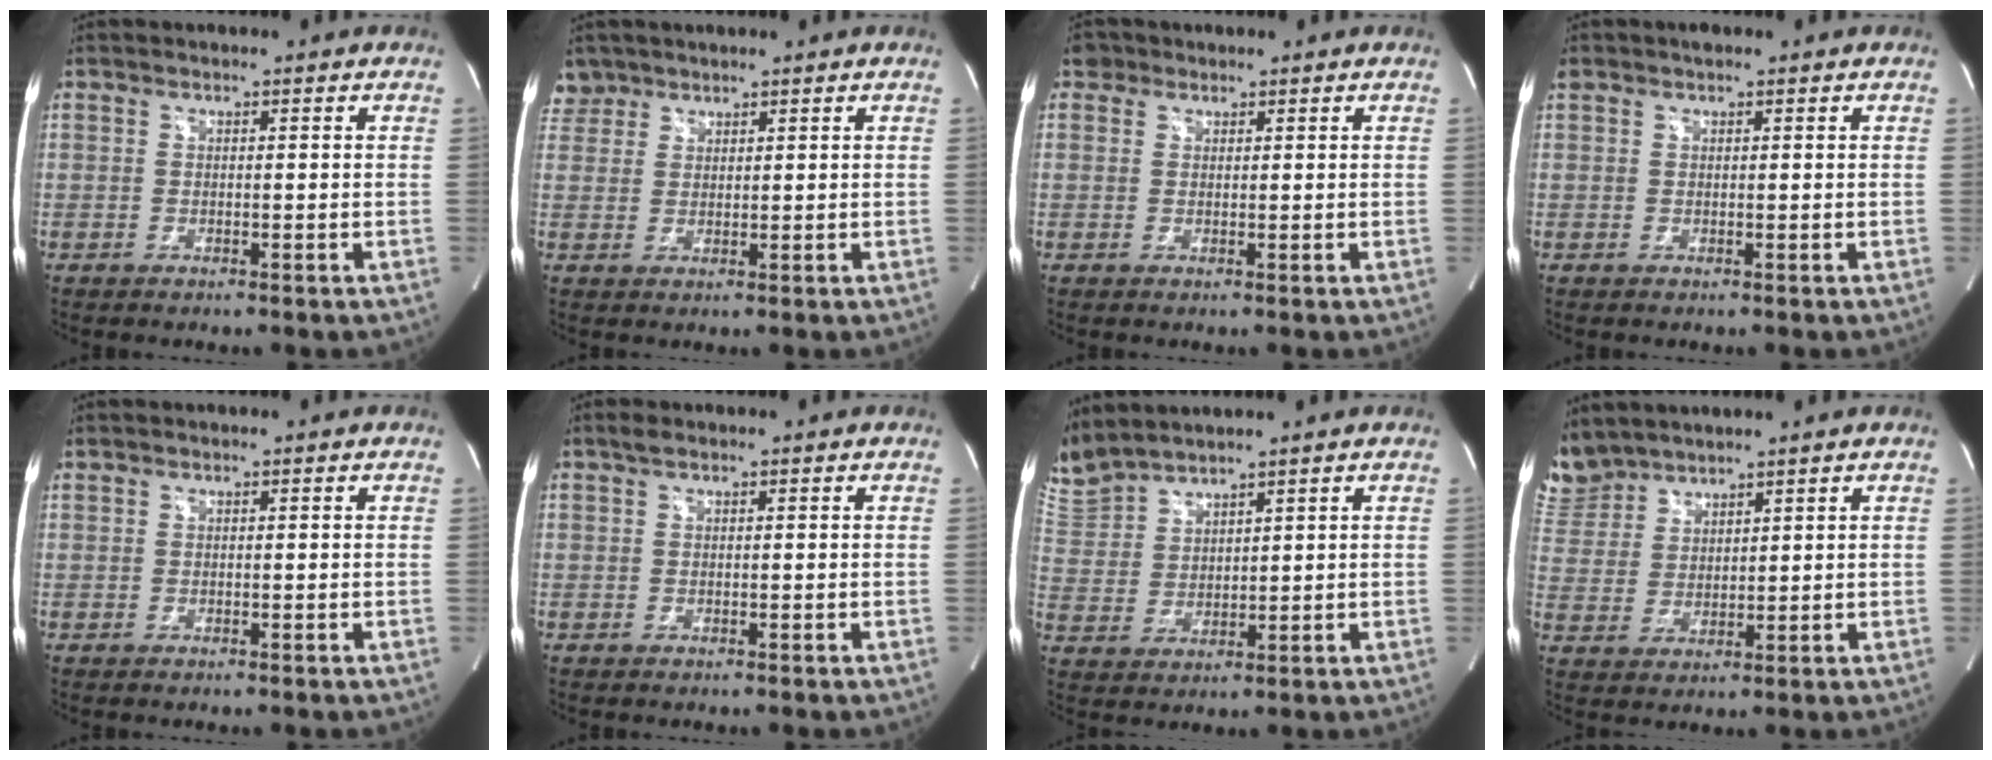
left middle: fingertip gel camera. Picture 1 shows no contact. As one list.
[{"total": 3.2, "force": [2.7, 1.8, -0.4], "torque": [0.011, 0.009, 0.052]}, {"total": 1.9, "force": [1.1, 1.5, 0.1], "torque": [0.004, 0.010, 0.014]}, {"total": 1.3, "force": [1.0, 0.6, 0.7], "torque": [-0.021, 0.021, 0.020]}, {"total": 0.0}, {"total": 1.0, "force": [0.7, 0.4, 0.6], "torque": [-0.014, 0.014, 0.013]}, {"total": 8.5, "force": [8.2, 0.8, 1.9], "torque": [-0.070, 0.017, 0.182]}, {"total": 7.5, "force": [7.1, 2.2, 0.3], "torque": [-0.022, 0.014, 0.161]}]